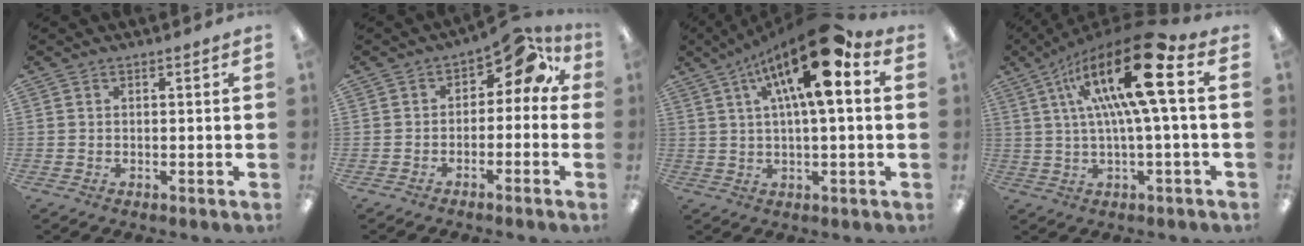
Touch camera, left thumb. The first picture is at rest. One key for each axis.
{"total": 7.1, "fx": 2.2, "fy": 4.2, "fz": 5.3, "tx": -0.066, "ty": -0.006, "tz": 0.032}
{"total": 18.3, "fx": 7.7, "fy": 5.5, "fz": 15.6, "tx": -0.261, "ty": -0.027, "tz": 0.119}
{"total": 20.4, "fx": 6.0, "fy": 4.9, "fz": 18.9, "tx": -0.343, "ty": -0.026, "tz": 0.081}